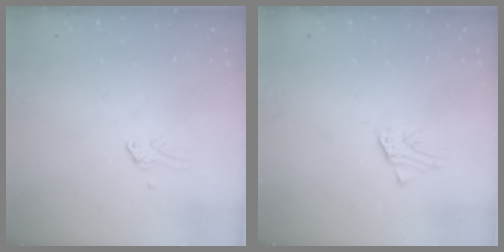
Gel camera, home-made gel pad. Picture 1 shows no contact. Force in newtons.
{"total": 1.6, "press": 1.6, "slide": 0.2}